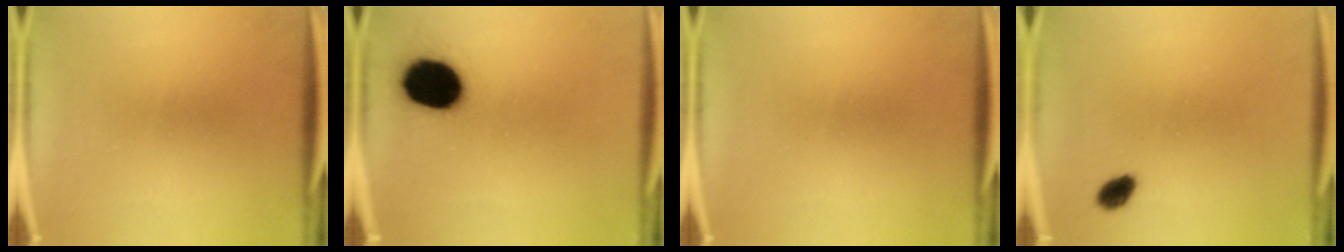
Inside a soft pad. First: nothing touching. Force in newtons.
{"total": 14.1}
{"total": 0.0}
{"total": 2.9}